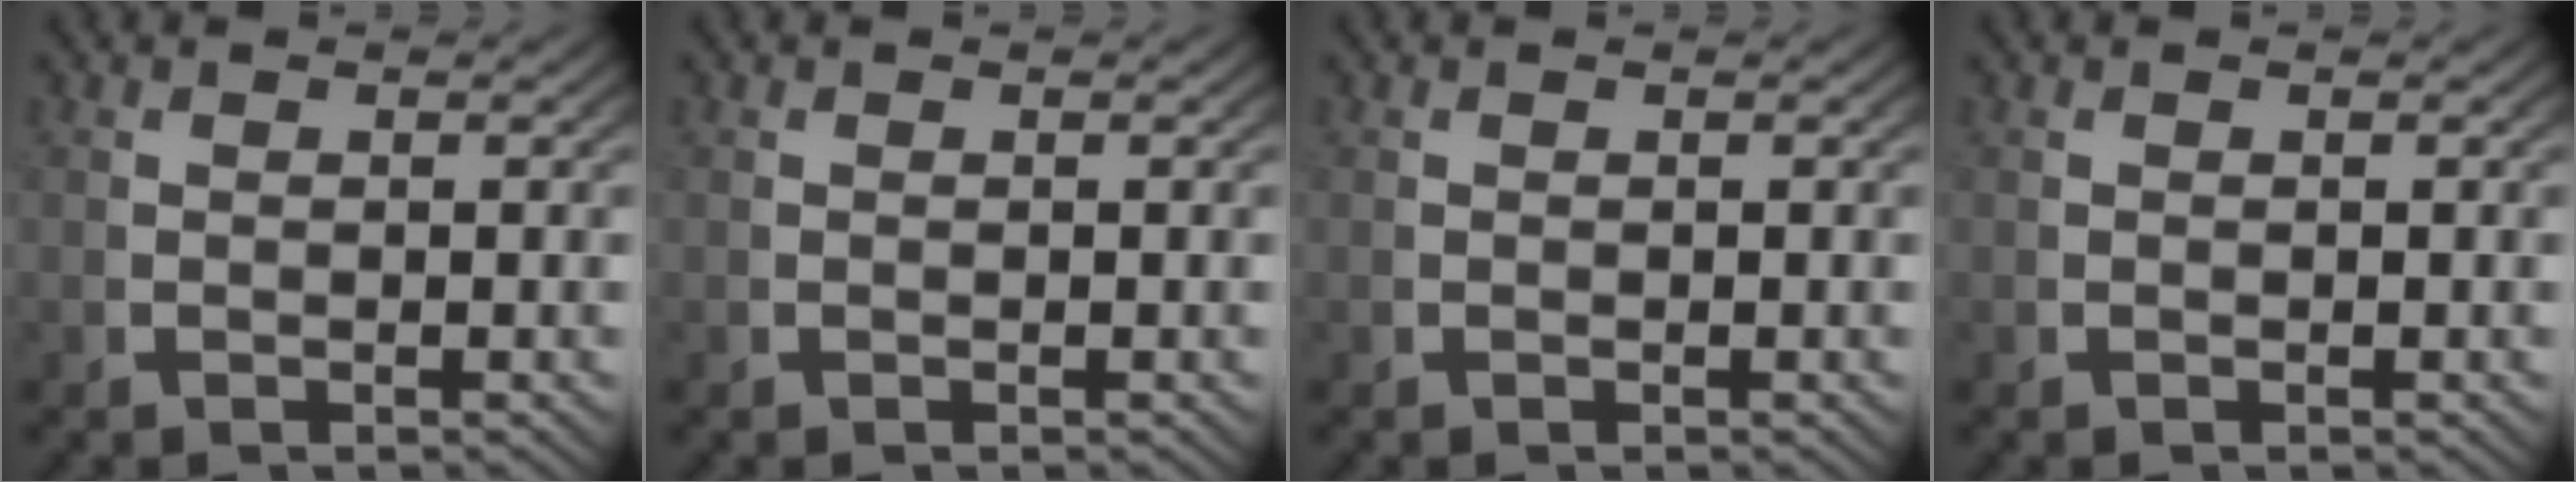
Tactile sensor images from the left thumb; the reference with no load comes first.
{"total": 0.0}
{"total": 0.0}
{"total": 0.0}